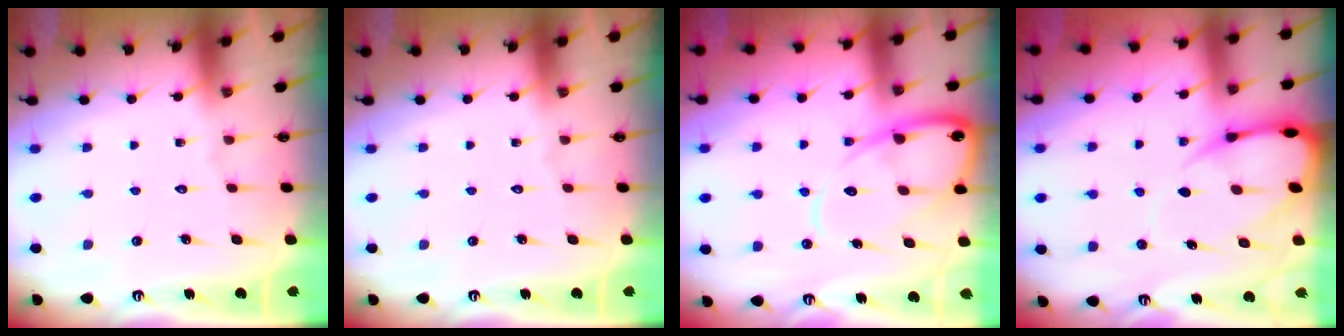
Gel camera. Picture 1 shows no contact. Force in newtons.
{"total": 0.0}
{"total": 12.7, "press": 12.6, "slide": 1.4}
{"total": 8.7, "press": 8.6, "slide": 1.0}